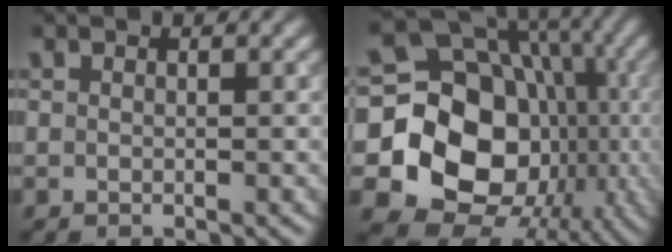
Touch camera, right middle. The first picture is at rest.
{"total": 18.8, "force": [-2.4, 16.0, 9.7], "torque": [-0.144, -0.012, -0.052]}